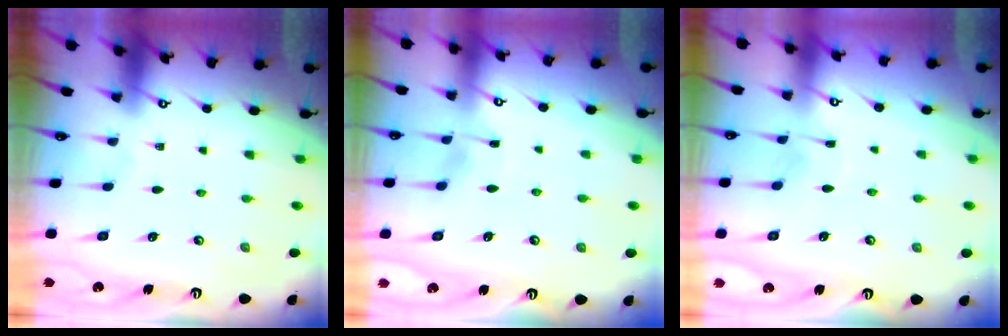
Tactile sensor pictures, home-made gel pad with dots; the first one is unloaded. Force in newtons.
{"total": 4.3, "press": 4.2, "slide": 0.3}
{"total": 4.1, "press": 4.1, "slide": 0.4}